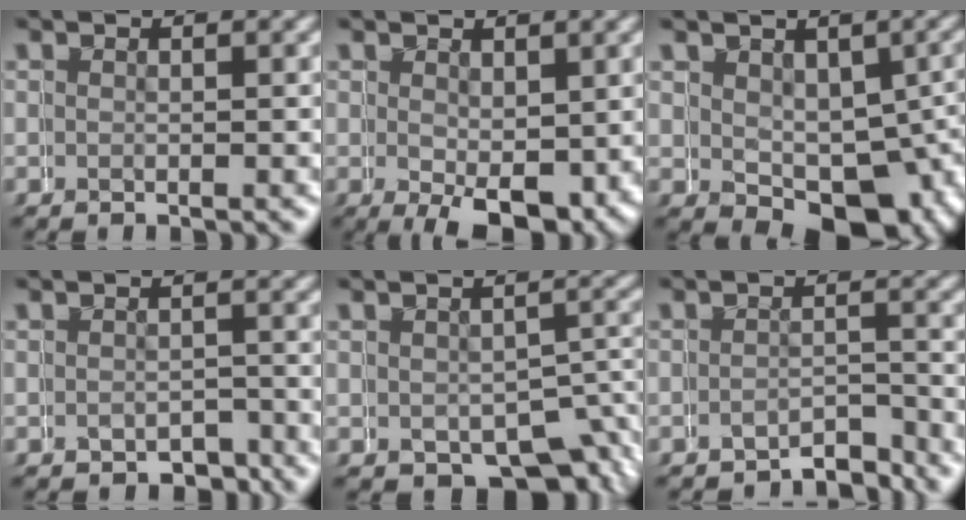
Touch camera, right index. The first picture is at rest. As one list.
[{"total": 5.2, "force": [-0.8, 2.3, 4.6], "torque": [-0.078, -0.021, -0.001]}, {"total": 7.1, "force": [-0.9, 4.7, 5.3], "torque": [-0.057, -0.024, 0.001]}, {"total": 2.0, "force": [-1.5, 1.2, -0.6], "torque": [0.014, 0.002, -0.029]}, {"total": 5.0, "force": [-1.9, 3.7, 2.9], "torque": [-0.024, -0.005, -0.031]}, {"total": 3.1, "force": [-2.9, 1.0, 0.1], "torque": [0.007, -0.008, -0.051]}]